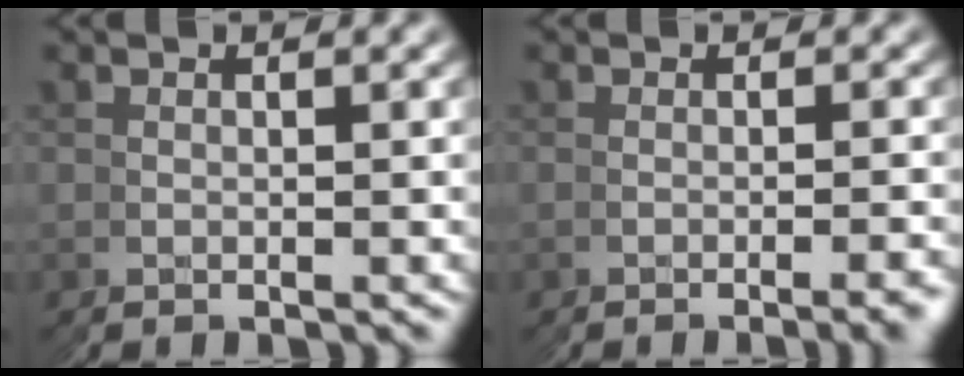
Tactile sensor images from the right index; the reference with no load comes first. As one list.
[{"total": 1.3, "force": [-0.8, -1.0, 0.3], "torque": [0.001, 0.012, -0.017]}]